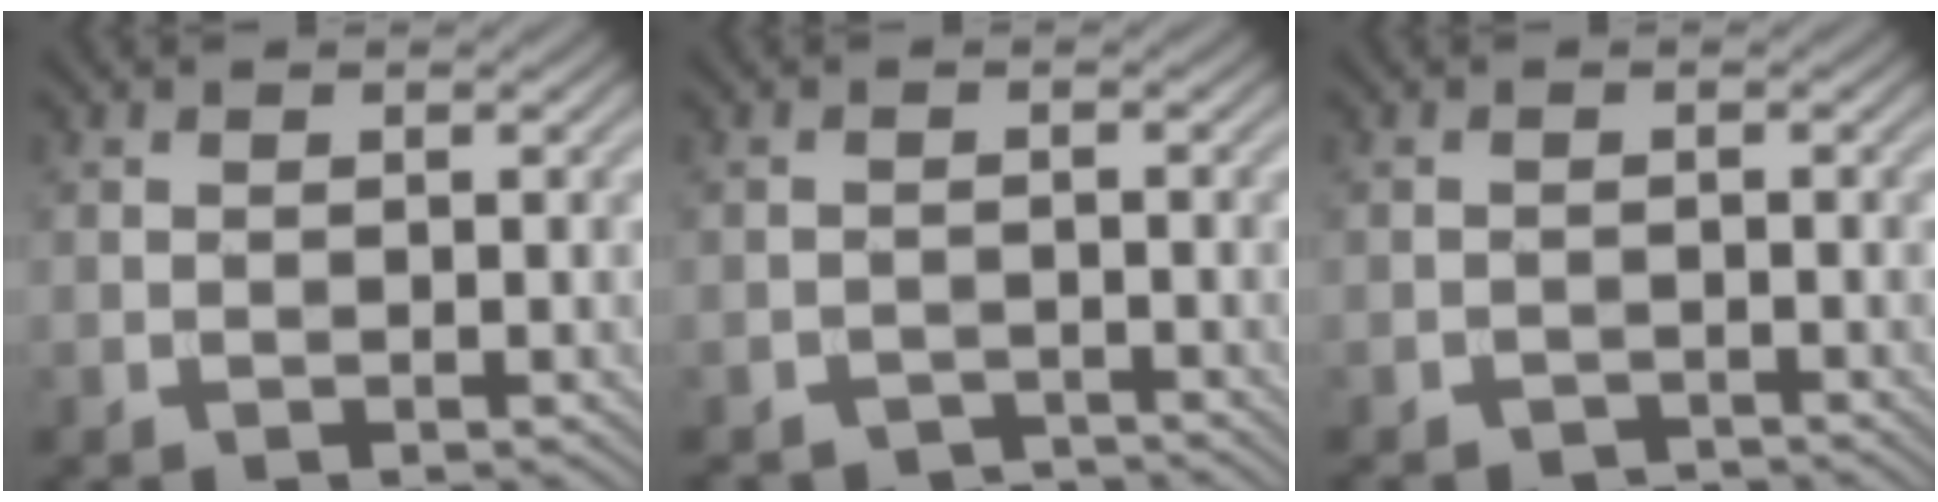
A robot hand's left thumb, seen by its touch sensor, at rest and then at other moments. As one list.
[{"total": 2.7, "force": [-2.6, 0.7, 0.3], "torque": [-0.001, 0.000, -0.047]}, {"total": 2.5, "force": [-2.4, 0.5, 0.5], "torque": [-0.005, -0.003, -0.043]}]